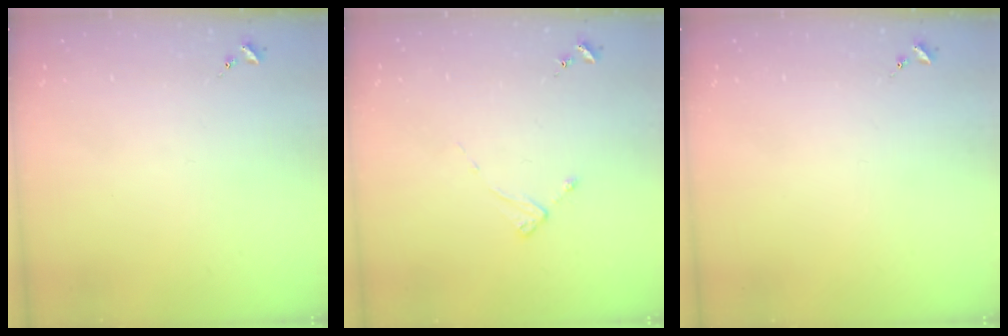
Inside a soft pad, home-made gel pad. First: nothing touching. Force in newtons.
{"total": 2.0, "press": 1.9, "slide": 0.4}
{"total": 0.0}